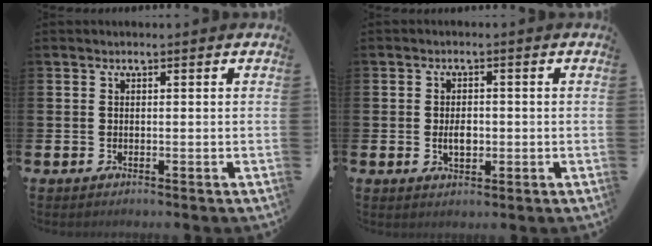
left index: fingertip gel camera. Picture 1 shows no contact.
{"total": 2.7, "force": [-0.2, 1.6, 2.1], "torque": [-0.023, -0.003, -0.008]}